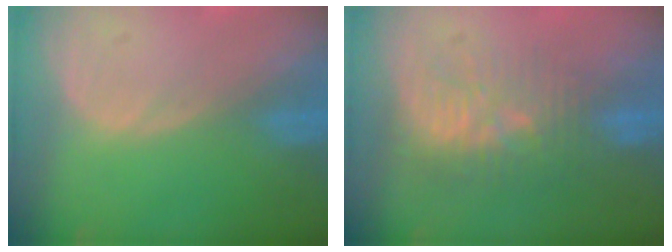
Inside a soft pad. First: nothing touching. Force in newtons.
{"total": 9.2, "press": 8.6, "slide": 3.1}